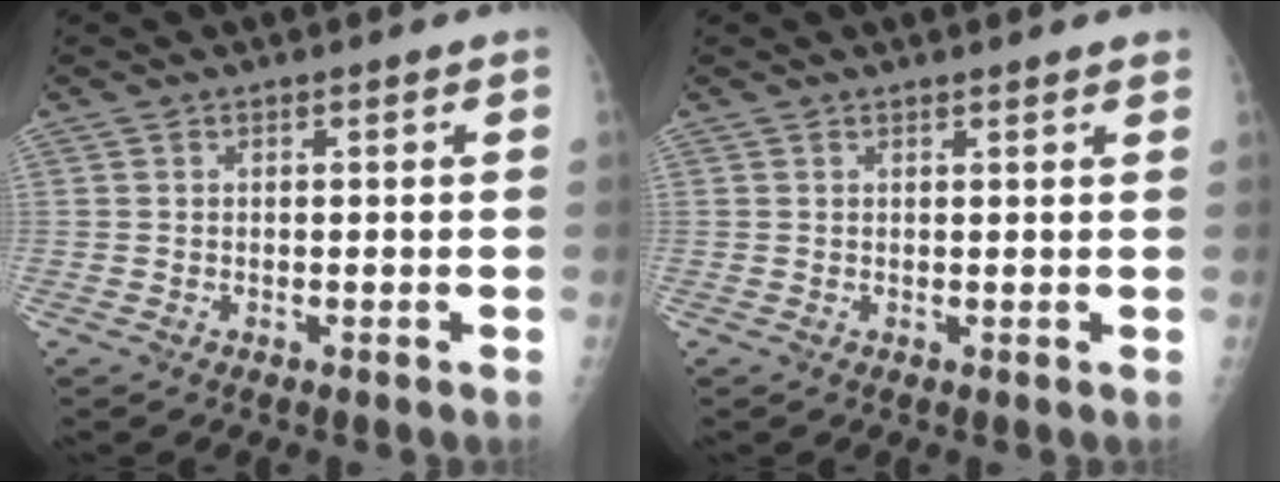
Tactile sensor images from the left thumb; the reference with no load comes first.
{"total": 1.8, "force": [1.6, 0.2, 0.9], "torque": [-0.004, 0.000, 0.018]}